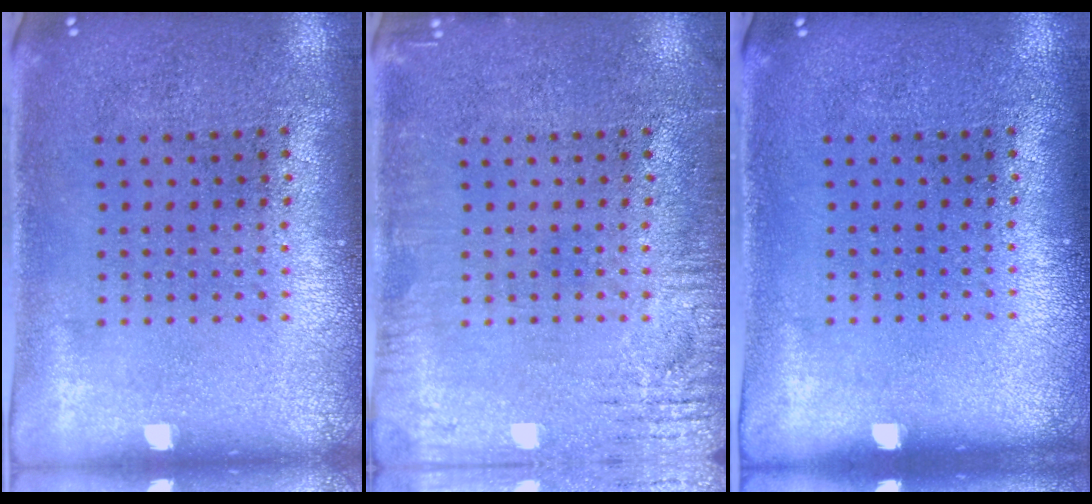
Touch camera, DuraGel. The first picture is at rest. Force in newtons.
{"total": 3.0, "press": 3.0, "slide": 0.2}
{"total": 0.0}